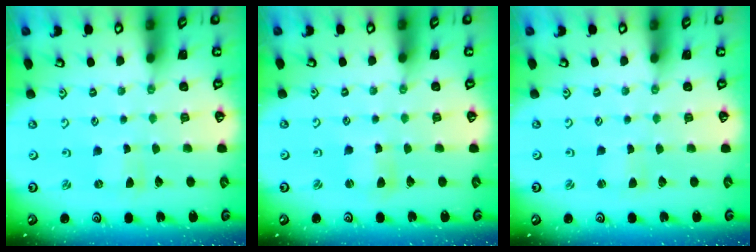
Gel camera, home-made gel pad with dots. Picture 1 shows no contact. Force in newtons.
{"total": 2.3, "press": 2.3, "slide": 0.3}
{"total": 1.0, "press": 1.0, "slide": 0.1}